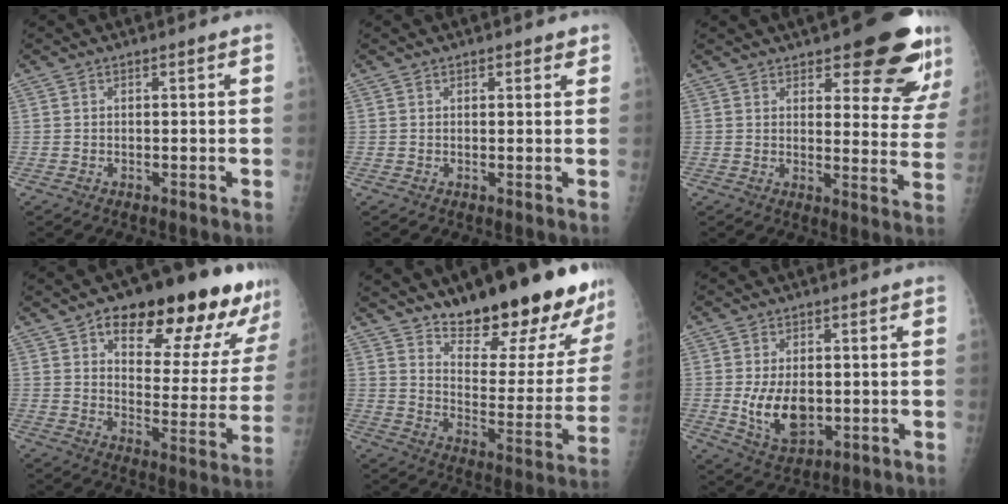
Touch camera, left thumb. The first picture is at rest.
{"total": 1.4, "force": [1.0, 0.7, 0.6], "torque": [0.003, -0.004, 0.009]}
{"total": 16.8, "force": [10.9, 5.5, 11.5], "torque": [-0.111, -0.067, 0.133]}
{"total": 23.6, "force": [14.6, 9.5, 15.9], "torque": [-0.159, -0.043, 0.207]}
{"total": 24.2, "force": [18.6, 6.9, 13.9], "torque": [-0.153, -0.118, 0.265]}
{"total": 9.3, "force": [-0.7, 5.7, 7.3], "torque": [-0.112, -0.014, 0.002]}